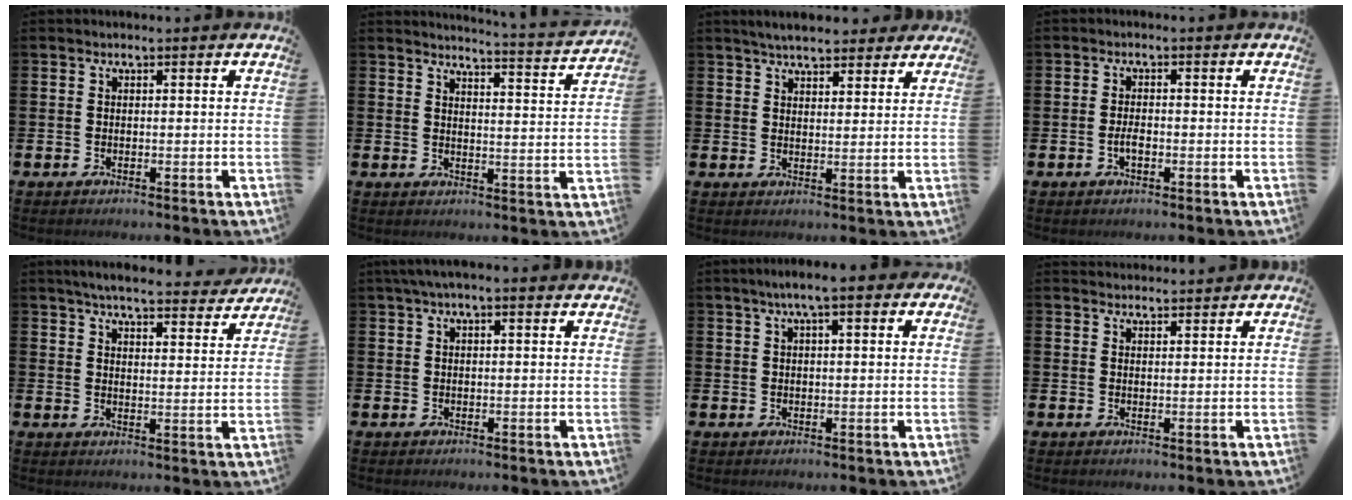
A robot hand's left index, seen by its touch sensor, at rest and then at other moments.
{"total": 3.7, "force": [3.6, -0.6, 0.4], "torque": [-0.007, -0.039, 0.057]}
{"total": 5.0, "force": [4.7, 1.2, 1.2], "torque": [-0.031, -0.014, 0.087]}
{"total": 1.8, "force": [-0.5, 0.8, 1.5], "torque": [-0.025, -0.001, -0.010]}
{"total": 5.6, "force": [5.4, 0.5, 1.5], "torque": [-0.034, -0.034, 0.092]}
{"total": 2.4, "force": [1.8, 0.3, 1.6], "torque": [-0.029, 0.004, 0.031]}
{"total": 4.2, "force": [2.2, 1.0, 3.4], "torque": [-0.057, 0.006, 0.034]}
{"total": 2.3, "force": [2.3, 0.3, 0.0], "torque": [0.008, -0.014, 0.039]}